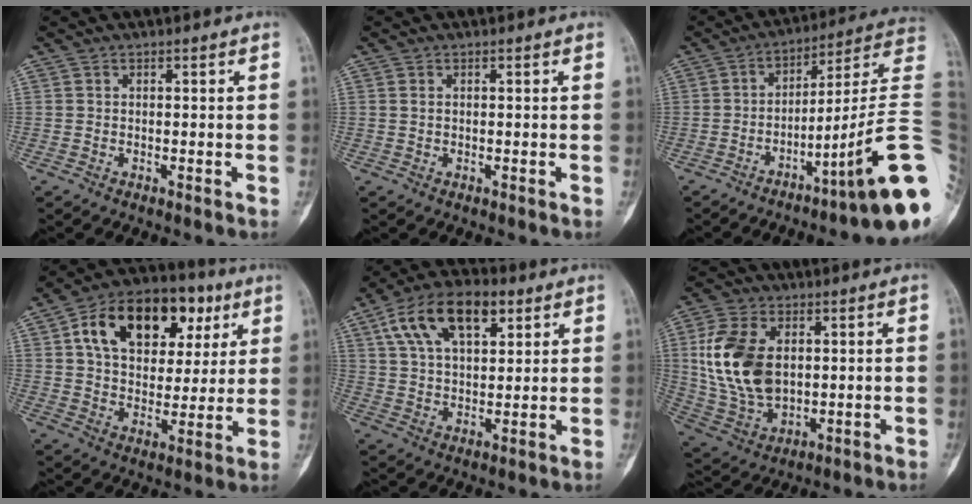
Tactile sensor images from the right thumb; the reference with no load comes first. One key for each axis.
{"total": 0.6, "fx": 0.2, "fy": 0.4, "fz": 0.4, "tx": -0.009, "ty": 0.002, "tz": 0.003}
{"total": 20.8, "fx": -6.2, "fy": 1.2, "fz": 19.8, "tx": -0.223, "ty": 0.048, "tz": -0.094}
{"total": 21.5, "fx": 8.1, "fy": 13.8, "fz": 14.3, "tx": -0.189, "ty": 0.005, "tz": 0.124}
{"total": 15.4, "fx": 7.1, "fy": 8.0, "fz": 11.1, "tx": -0.179, "ty": -0.001, "tz": 0.124}
{"total": 16.0, "fx": 2.5, "fy": 10.3, "fz": 12.1, "tx": -0.233, "ty": -0.007, "tz": 0.057}